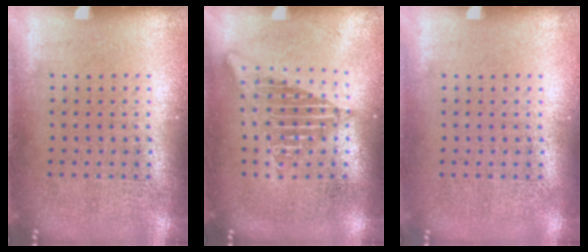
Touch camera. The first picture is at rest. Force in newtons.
{"total": 2.6, "press": 2.6, "slide": 0.3}
{"total": 0.0}